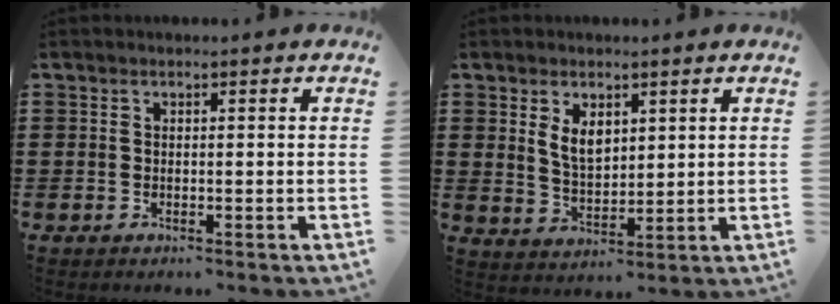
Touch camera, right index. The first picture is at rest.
{"total": 4.6, "force": [2.0, 2.8, 3.1], "torque": [-0.061, 0.004, 0.034]}